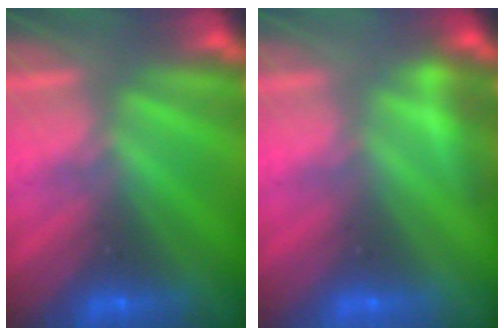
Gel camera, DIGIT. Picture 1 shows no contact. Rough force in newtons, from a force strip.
{"total": 2.9}